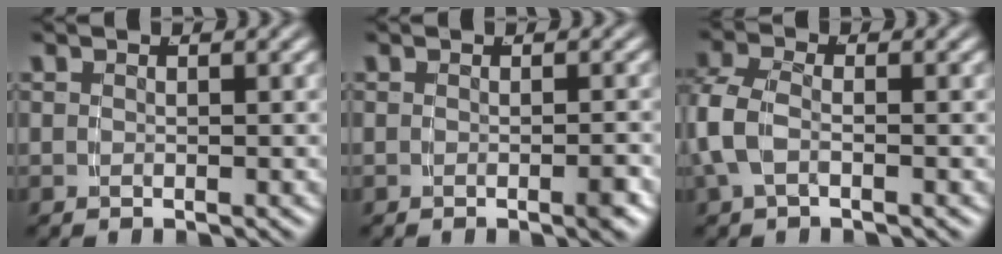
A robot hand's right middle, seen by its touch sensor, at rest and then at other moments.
{"total": 1.1, "force": [-0.6, -0.1, 0.9], "torque": [-0.010, 0.010, -0.015]}
{"total": 3.3, "force": [-0.5, 2.0, 2.5], "torque": [-0.076, -0.014, -0.002]}